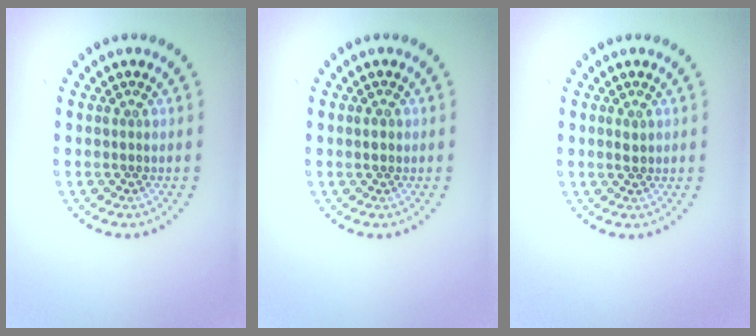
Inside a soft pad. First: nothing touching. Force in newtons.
{"total": 1.0, "press": 1.0, "slide": 0.1}
{"total": 0.9, "press": 0.9, "slide": 0.0}